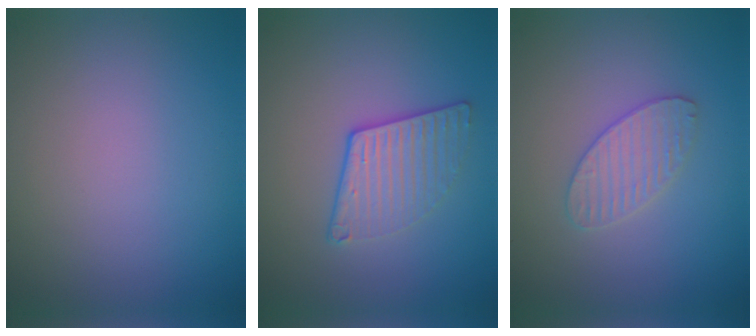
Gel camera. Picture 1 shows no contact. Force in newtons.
{"total": 3.2, "press": 2.8, "slide": 1.6}
{"total": 2.6, "press": 2.6, "slide": 0.2}